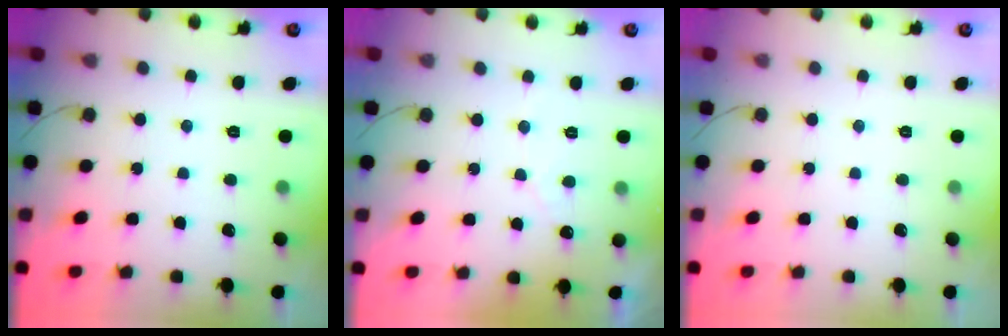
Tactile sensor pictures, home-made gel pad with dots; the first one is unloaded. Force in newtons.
{"total": 3.1, "press": 3.1, "slide": 0.1}
{"total": 0.0}